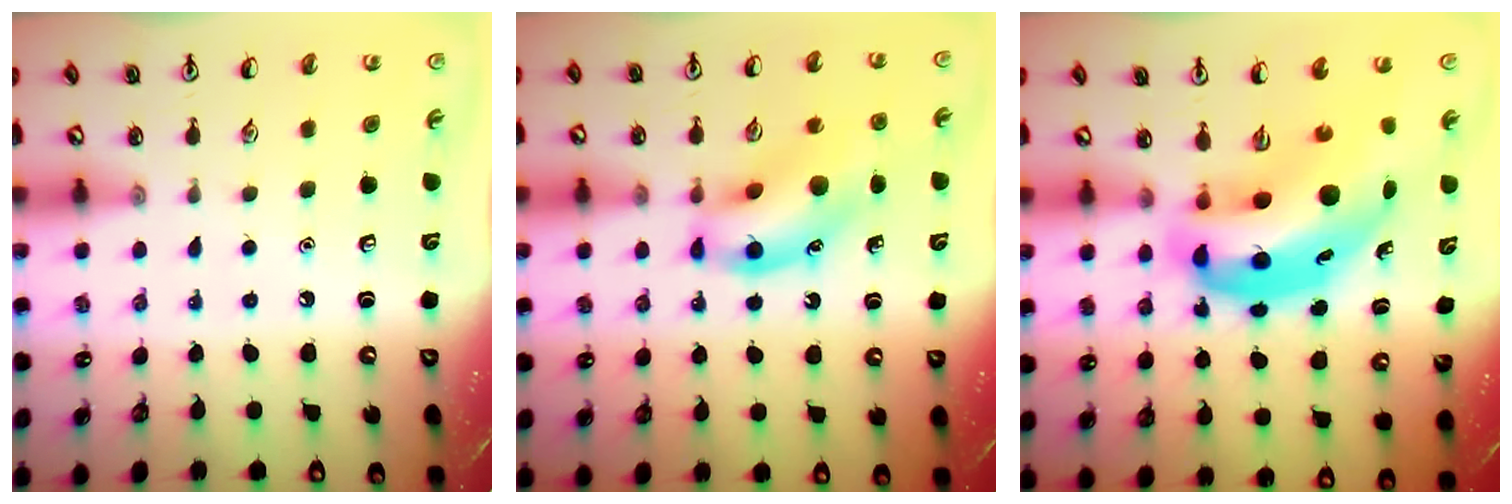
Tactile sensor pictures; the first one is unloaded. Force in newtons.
{"total": 14.9, "press": 14.6, "slide": 3.0}
{"total": 13.4, "press": 12.9, "slide": 3.7}